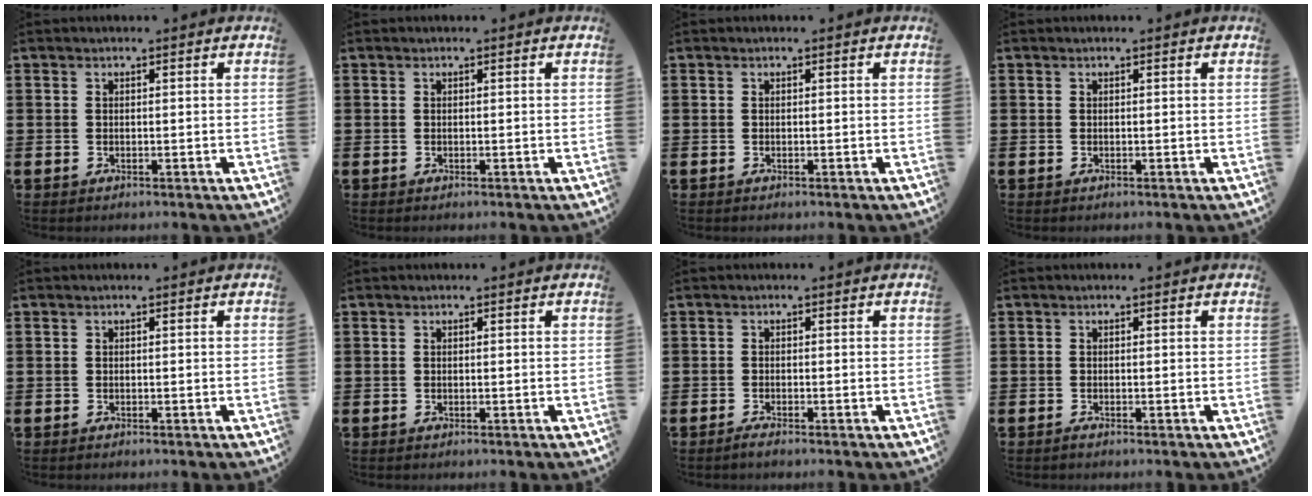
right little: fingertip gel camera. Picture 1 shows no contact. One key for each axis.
{"total": 0.0}
{"total": 0.0}
{"total": 0.0}
{"total": 0.0}
{"total": 0.0}
{"total": 0.9, "fx": -0.6, "fy": 0.1, "fz": 0.7, "tx": -0.012, "ty": -0.002, "tz": -0.012}
{"total": 0.6, "fx": -0.4, "fy": 0.1, "fz": 0.5, "tx": -0.009, "ty": -0.002, "tz": -0.007}